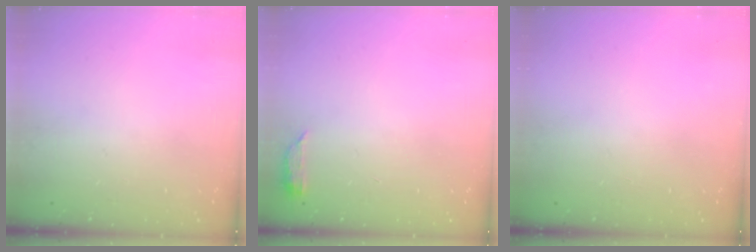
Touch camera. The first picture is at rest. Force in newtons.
{"total": 3.5, "press": 3.5, "slide": 0.6}
{"total": 0.0}